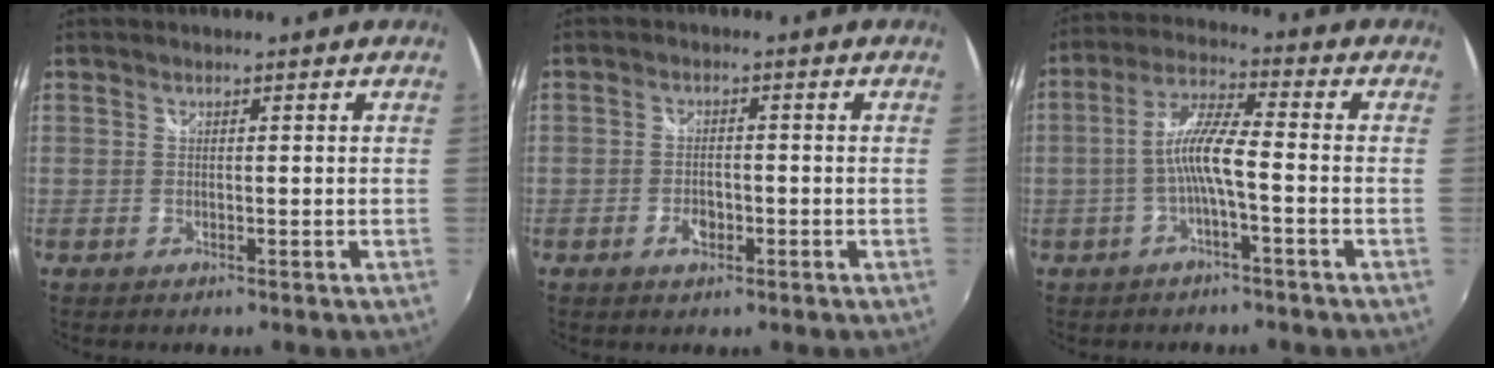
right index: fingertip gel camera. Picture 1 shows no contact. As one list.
[{"total": 3.1, "force": [-1.4, 1.9, 2.1], "torque": [-0.039, -0.001, -0.025]}, {"total": 6.9, "force": [-2.2, 0.5, 6.6], "torque": [-0.144, 0.013, -0.039]}]